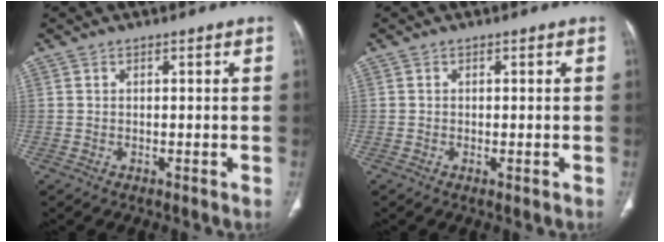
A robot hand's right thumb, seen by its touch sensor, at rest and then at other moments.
{"total": 0.8, "force": [-0.3, 0.3, 0.7], "torque": [-0.016, -0.004, -0.003]}